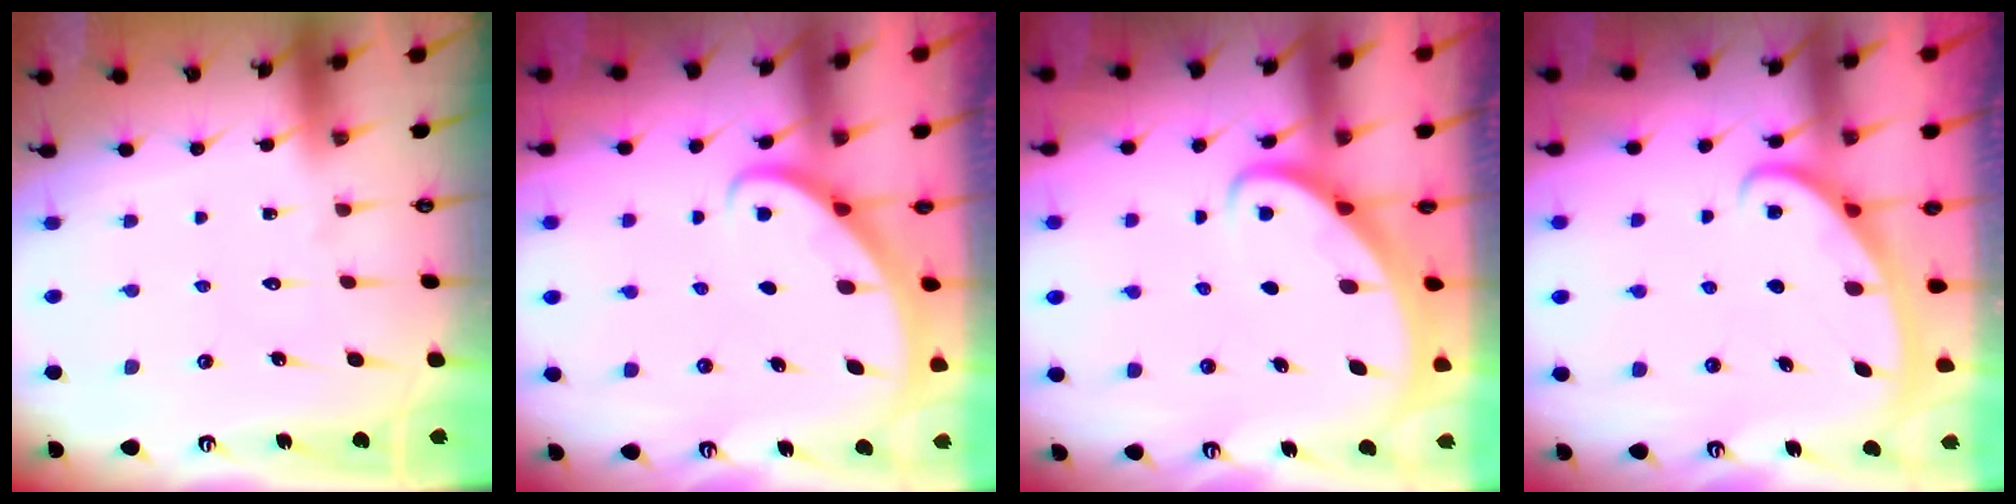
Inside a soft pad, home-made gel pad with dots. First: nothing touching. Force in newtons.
{"total": 2.8, "press": 2.8, "slide": 0.2}
{"total": 2.5, "press": 2.5, "slide": 0.3}
{"total": 2.9, "press": 2.9, "slide": 0.3}